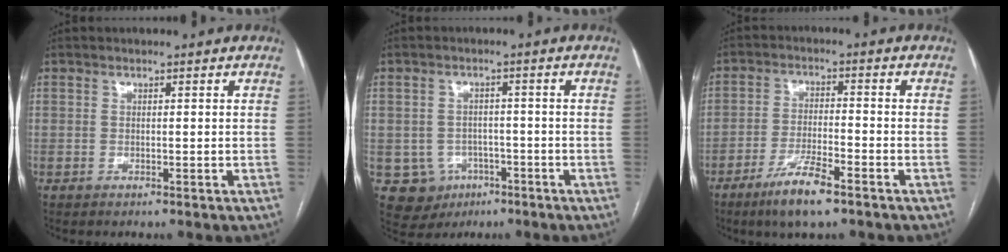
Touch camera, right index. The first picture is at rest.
{"total": 7.2, "force": [-2.5, 6.6, 1.4], "torque": [-0.027, 0.010, -0.024]}
{"total": 7.7, "force": [-5.1, 1.1, 5.7], "torque": [-0.111, -0.010, -0.090]}